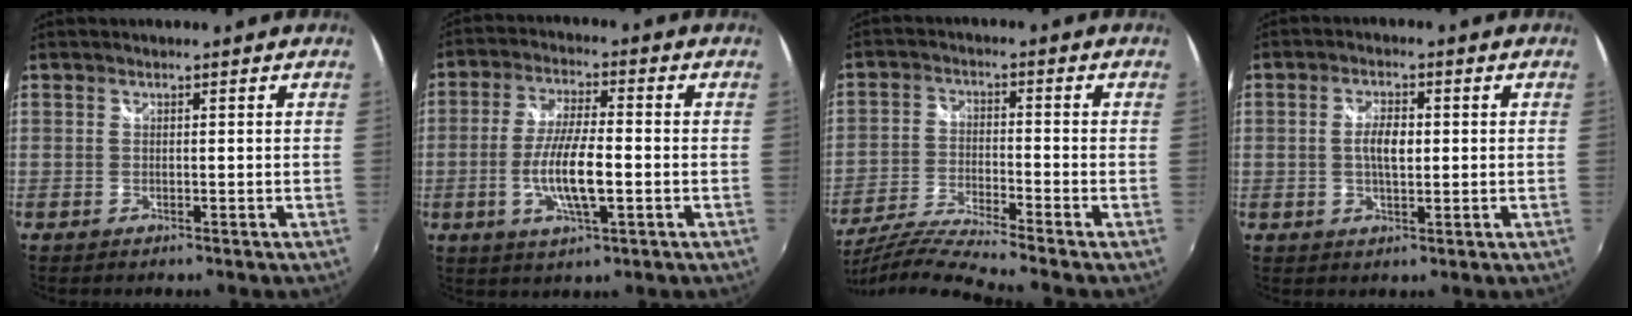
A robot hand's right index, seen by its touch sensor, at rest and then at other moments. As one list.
[{"total": 10.1, "force": [-2.4, 2.2, 9.6], "torque": [-0.187, -0.005, -0.045]}, {"total": 11.5, "force": [-10.3, -1.4, 4.8], "torque": [-0.110, -0.022, -0.198]}, {"total": 4.5, "force": [0.2, 2.0, 4.0], "torque": [-0.075, 0.005, 0.003]}]